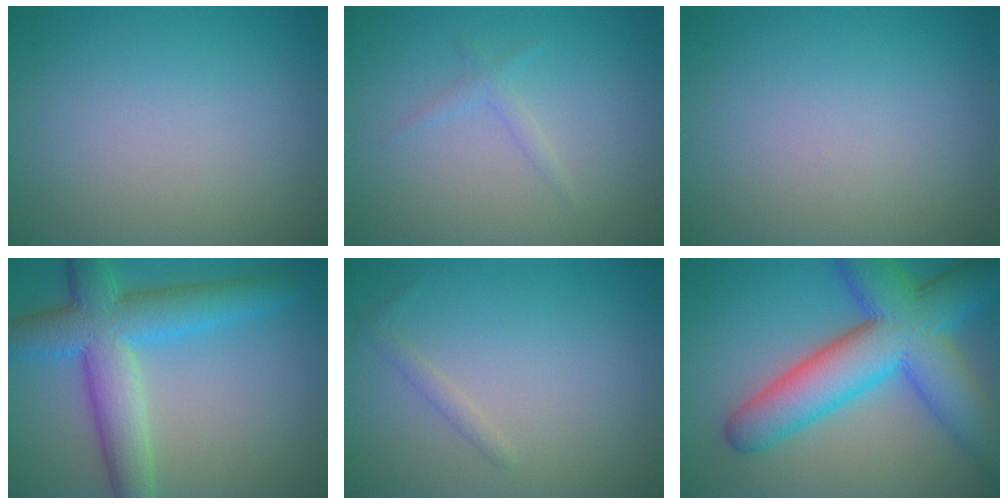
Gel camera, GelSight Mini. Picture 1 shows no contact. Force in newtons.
{"total": 1.0, "press": 1.0, "slide": 0.0}
{"total": 0.0}
{"total": 7.9, "press": 7.9, "slide": 0.2}
{"total": 0.9, "press": 0.9, "slide": 0.1}
{"total": 11.8, "press": 11.8, "slide": 0.3}